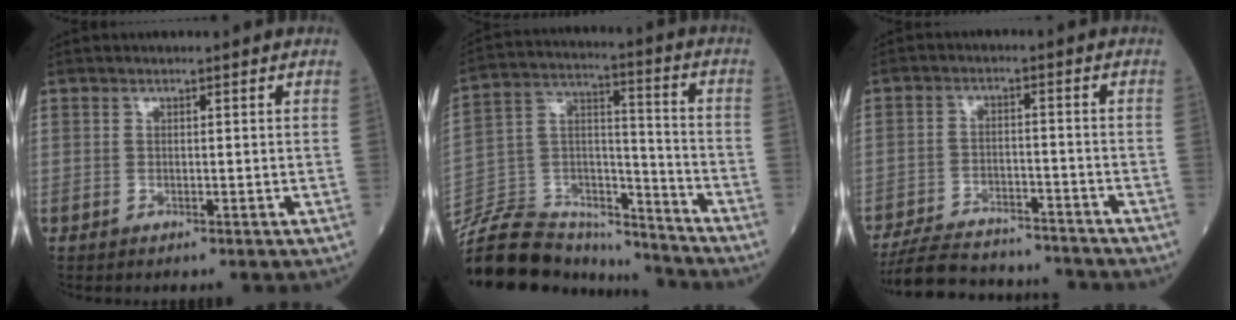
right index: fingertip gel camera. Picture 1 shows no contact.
{"total": 22.8, "force": [-20.5, 7.4, 6.7], "torque": [-0.174, 0.026, -0.337]}
{"total": 14.8, "force": [-13.8, 3.0, 4.5], "torque": [-0.088, 0.002, -0.206]}